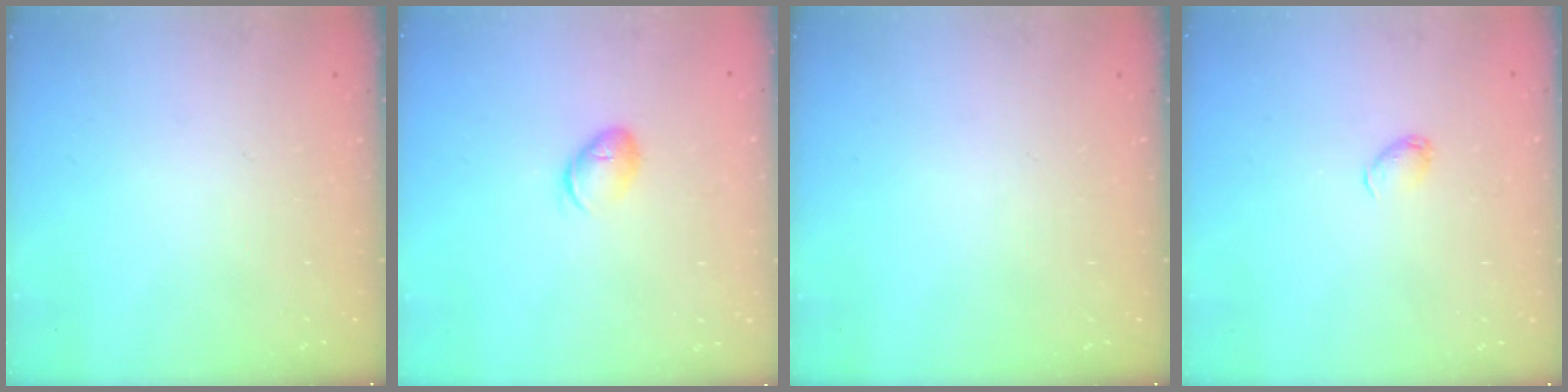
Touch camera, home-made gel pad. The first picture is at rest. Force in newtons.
{"total": 7.4, "press": 7.4, "slide": 0.8}
{"total": 0.0}
{"total": 2.7, "press": 2.7, "slide": 0.5}